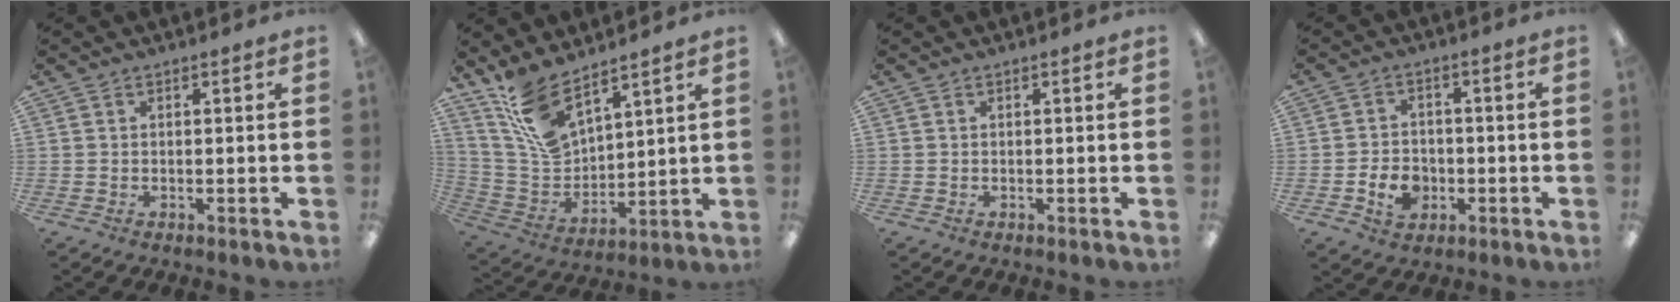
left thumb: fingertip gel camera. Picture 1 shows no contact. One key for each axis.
{"total": 12.7, "fx": 9.5, "fy": 5.4, "fz": 6.5, "tx": -0.145, "ty": -0.045, "tz": 0.184}
{"total": 0.0}
{"total": 6.0, "fx": -2.1, "fy": 4.6, "fz": 3.3, "tx": -0.057, "ty": 0.008, "tz": -0.037}